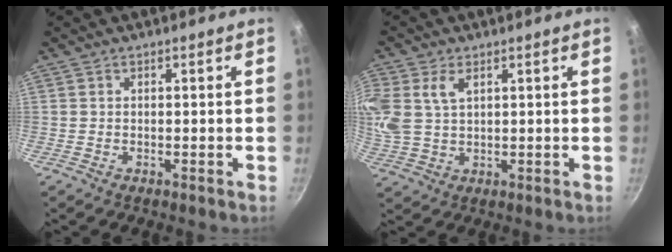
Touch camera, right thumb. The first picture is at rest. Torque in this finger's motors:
{"motor_torque": [0.26, 0.26, 0.86, 0.68, 0.13]}